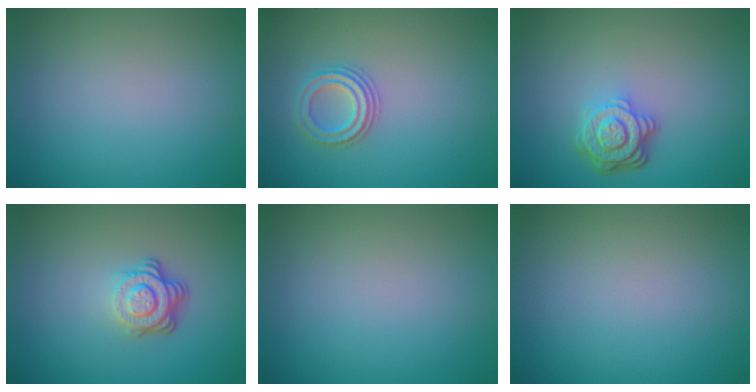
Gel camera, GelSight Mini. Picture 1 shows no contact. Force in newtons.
{"total": 2.2, "press": 2.1, "slide": 0.7}
{"total": 4.2, "press": 3.3, "slide": 2.7}
{"total": 3.9, "press": 2.7, "slide": 2.8}
{"total": 0.0}
{"total": 0.0}